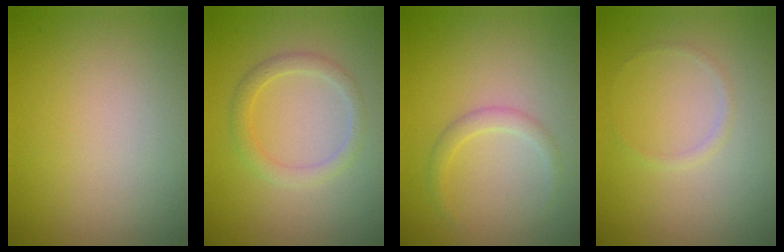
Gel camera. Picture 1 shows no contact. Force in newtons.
{"total": 2.0, "press": 1.9, "slide": 0.1}
{"total": 1.4, "press": 1.4, "slide": 0.1}
{"total": 0.7, "press": 0.7, "slide": 0.1}